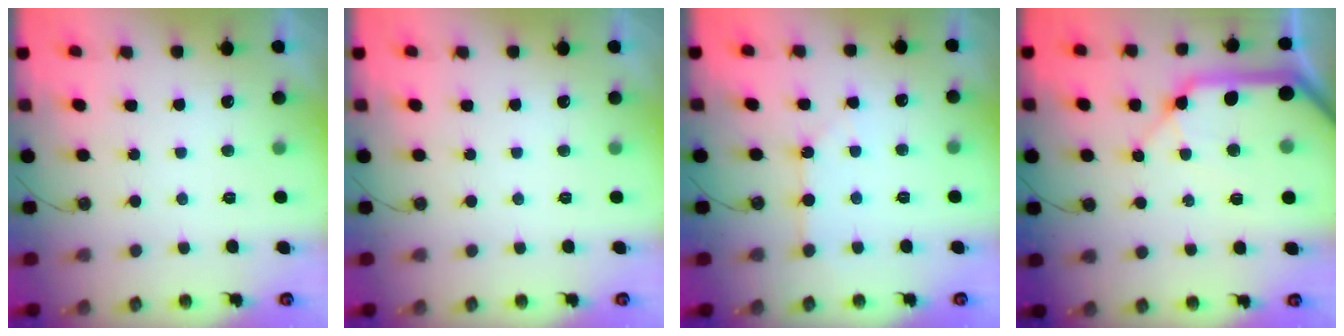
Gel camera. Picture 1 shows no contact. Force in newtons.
{"total": 0.0}
{"total": 2.9, "press": 2.9, "slide": 0.5}
{"total": 20.2, "press": 20.0, "slide": 3.0}